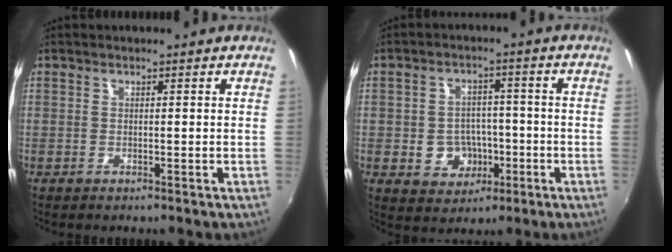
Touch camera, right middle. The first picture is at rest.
{"total": 7.6, "force": [-2.3, 6.6, 3.1], "torque": [-0.076, 0.012, -0.019]}